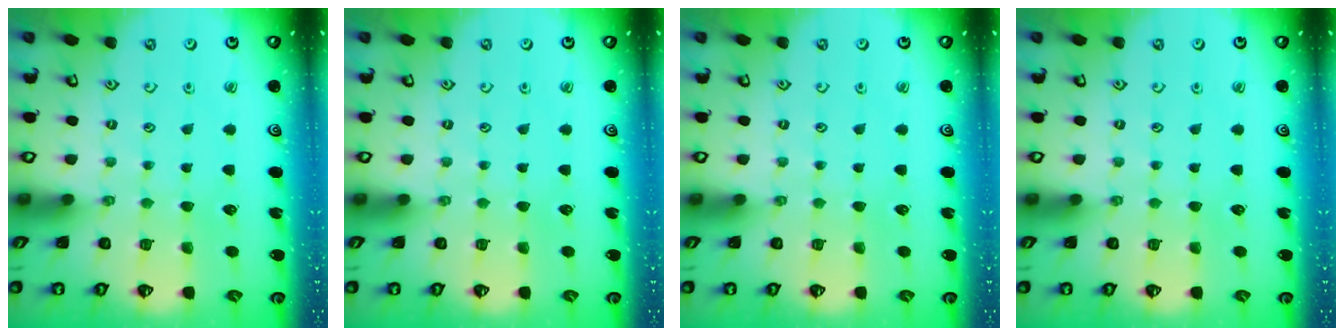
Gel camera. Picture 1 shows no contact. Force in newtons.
{"total": 0.0}
{"total": 0.0}
{"total": 0.0}